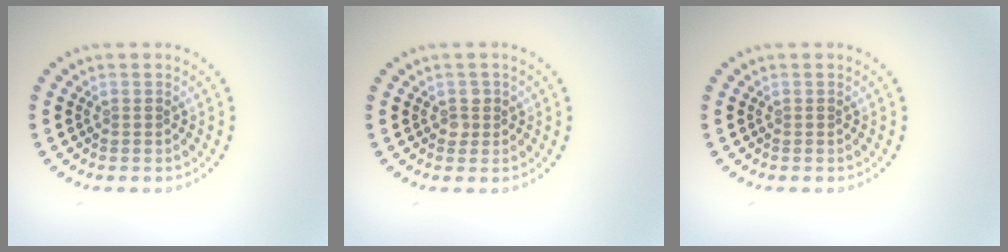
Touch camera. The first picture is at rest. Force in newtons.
{"total": 1.0, "press": 0.9, "slide": 0.3}
{"total": 0.0}